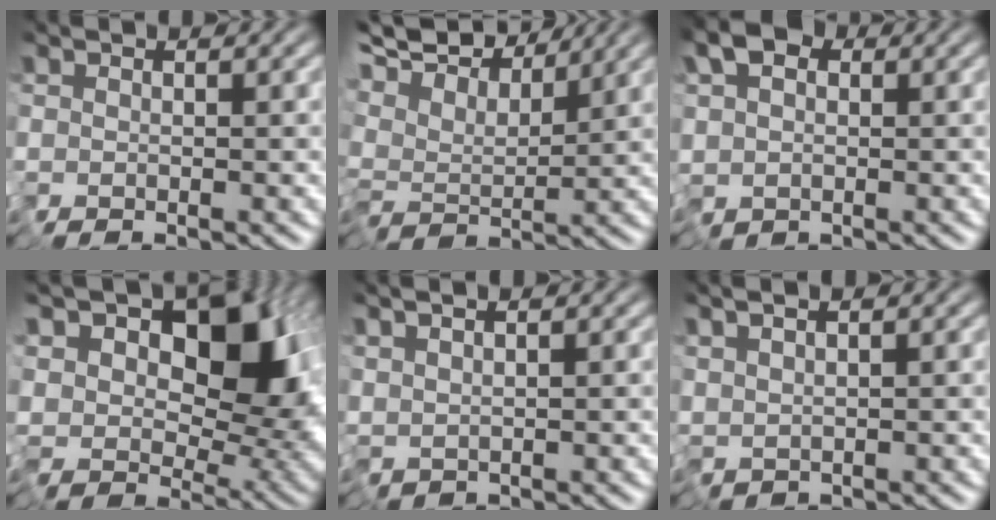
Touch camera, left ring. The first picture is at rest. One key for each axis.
{"total": 8.1, "fx": 6.4, "fy": 2.5, "fz": 4.1, "tx": -0.120, "ty": 0.024, "tz": 0.100}
{"total": 3.4, "fx": 0.5, "fy": 2.6, "fz": 2.1, "tx": -0.050, "ty": 0.004, "tz": -0.002}
{"total": 12.5, "fx": 5.0, "fy": 7.4, "fz": 8.8, "tx": -0.129, "ty": 0.003, "tz": 0.087}
{"total": 1.5, "fx": 1.1, "fy": 0.3, "fz": 0.9, "tx": -0.029, "ty": 0.002, "tz": 0.025}
{"total": 1.8, "fx": 1.2, "fy": 0.4, "fz": 1.2, "tx": -0.035, "ty": 0.003, "tz": 0.027}